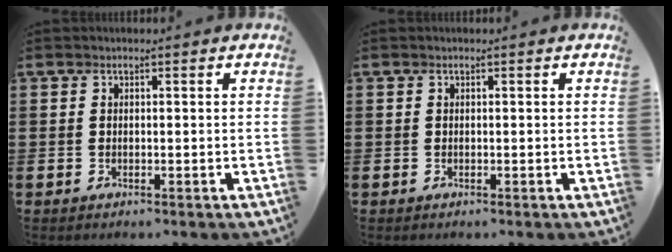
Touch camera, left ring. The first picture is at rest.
{"total": 0.0}